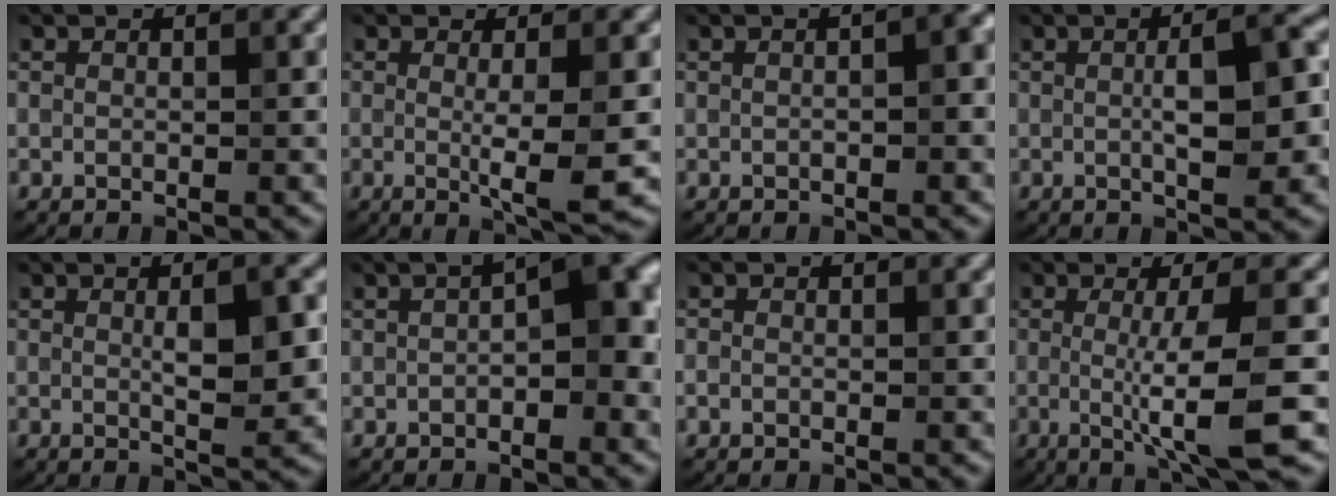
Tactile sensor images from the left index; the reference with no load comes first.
{"total": 3.8, "force": [-0.1, 0.5, 3.8], "torque": [-0.063, -0.011, -0.002]}
{"total": 5.8, "force": [1.2, 2.5, 5.1], "torque": [-0.034, 0.021, 0.001]}
{"total": 5.6, "force": [0.1, 1.3, 5.4], "torque": [-0.087, 0.004, 0.002]}
{"total": 4.1, "force": [0.3, 1.0, 4.0], "torque": [-0.065, -0.001, 0.006]}
{"total": 6.1, "force": [0.1, 2.3, 5.7], "torque": [-0.064, 0.018, -0.004]}
{"total": 0.7, "force": [-0.3, 0.6, 0.3], "torque": [-0.004, -0.002, -0.006]}
{"total": 6.6, "force": [-0.6, 1.1, 6.4], "torque": [-0.099, -0.013, -0.009]}